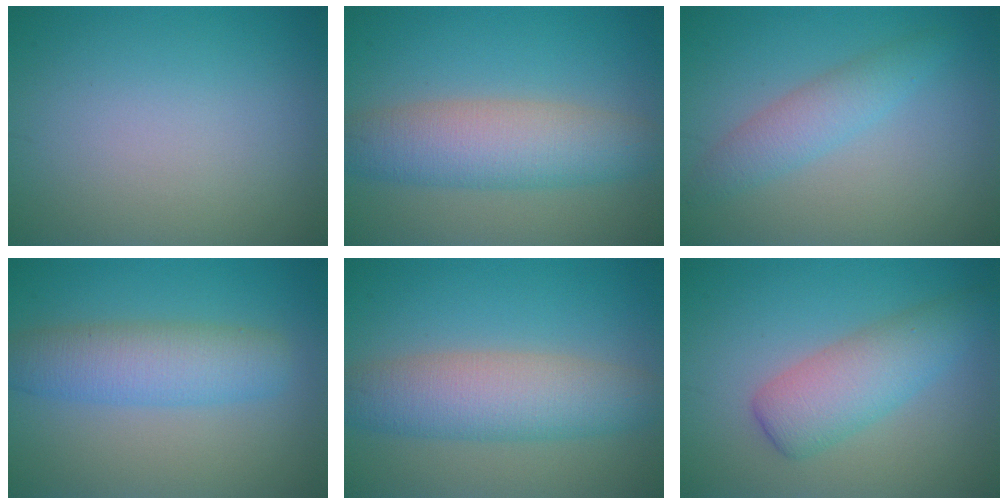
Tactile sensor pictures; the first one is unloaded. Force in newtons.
{"total": 6.3, "press": 6.3, "slide": 0.2}
{"total": 2.8, "press": 2.8, "slide": 0.0}
{"total": 5.1, "press": 5.1, "slide": 0.1}
{"total": 6.3, "press": 6.3, "slide": 0.2}
{"total": 4.8, "press": 4.8, "slide": 0.1}